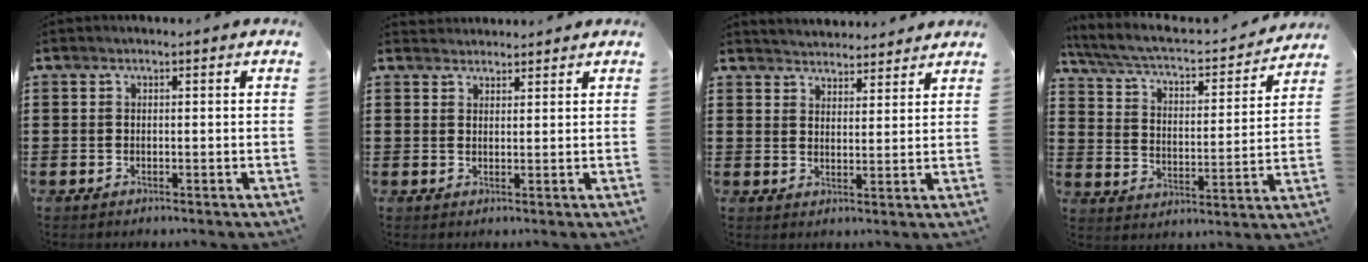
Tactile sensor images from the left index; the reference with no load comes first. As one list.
[{"total": 1.9, "force": [1.8, 0.4, -0.2], "torque": [-0.001, 0.002, 0.036]}, {"total": 3.4, "force": [3.3, 0.3, -0.3], "torque": [-0.005, -0.014, 0.061]}, {"total": 4.3, "force": [3.7, 0.8, 2.1], "torque": [-0.062, -0.033, 0.053]}]